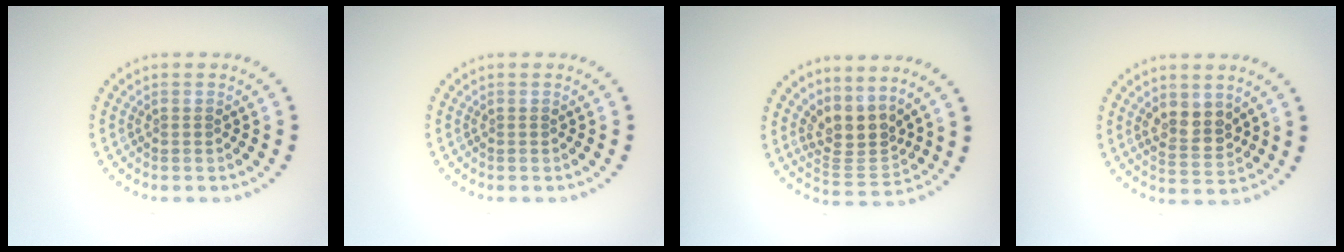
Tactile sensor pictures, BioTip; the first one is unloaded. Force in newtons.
{"total": 0.0}
{"total": 3.5, "press": 2.6, "slide": 2.3}
{"total": 2.8, "press": 2.7, "slide": 0.9}